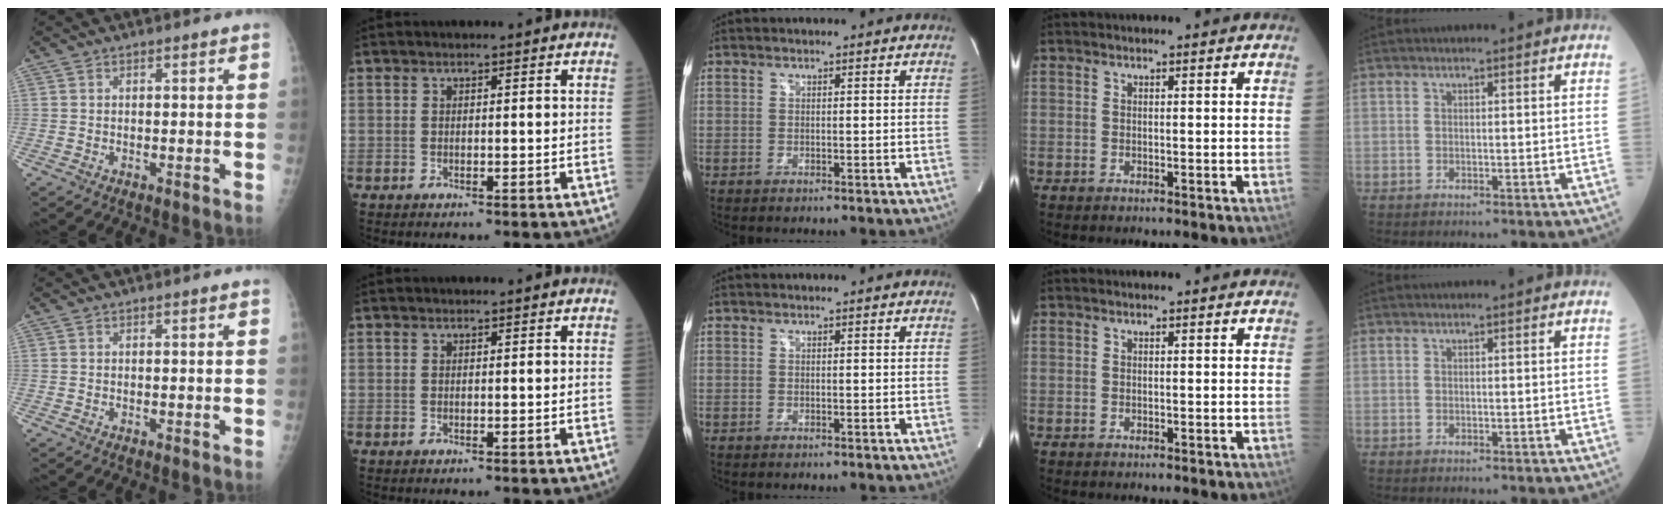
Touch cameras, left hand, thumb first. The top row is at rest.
{}